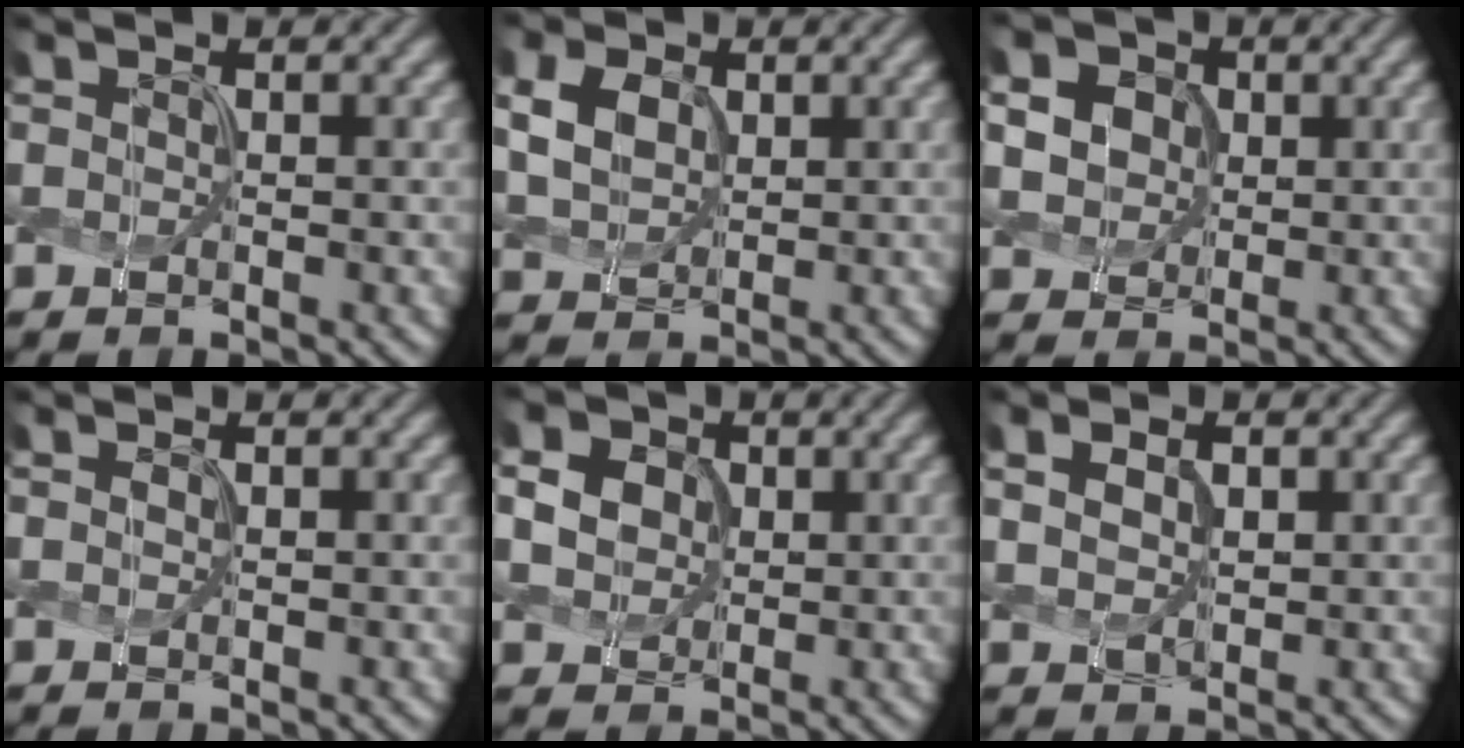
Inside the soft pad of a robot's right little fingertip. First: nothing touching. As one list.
[{"total": 3.3, "force": [0.5, 2.5, 2.1], "torque": [-0.061, 0.006, 0.014]}, {"total": 7.0, "force": [2.6, 5.7, 3.2], "torque": [-0.096, 0.027, 0.038]}, {"total": 0.0}, {"total": 5.7, "force": [1.9, 4.6, 2.7], "torque": [-0.087, 0.024, 0.028]}, {"total": 2.4, "force": [0.4, 1.6, 1.7], "torque": [-0.045, 0.004, 0.015]}]